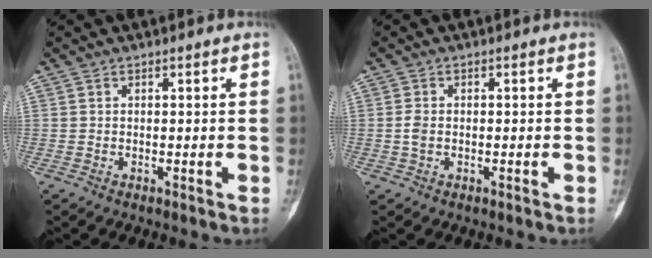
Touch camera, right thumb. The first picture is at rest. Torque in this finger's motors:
{"motor_torque": [0.71, 0.06, 0.43, 0.03, 0.16]}